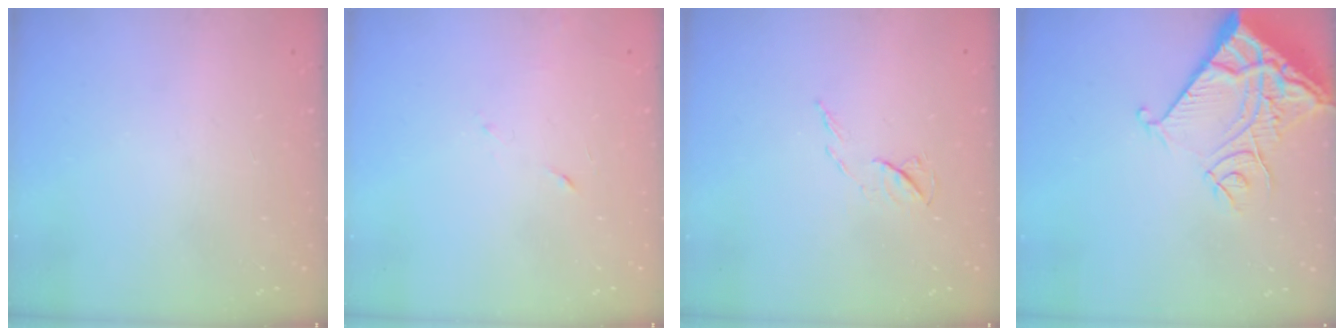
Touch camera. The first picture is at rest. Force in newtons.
{"total": 3.8, "press": 3.7, "slide": 0.9}
{"total": 6.1, "press": 5.9, "slide": 1.3}
{"total": 12.8, "press": 12.7, "slide": 1.7}